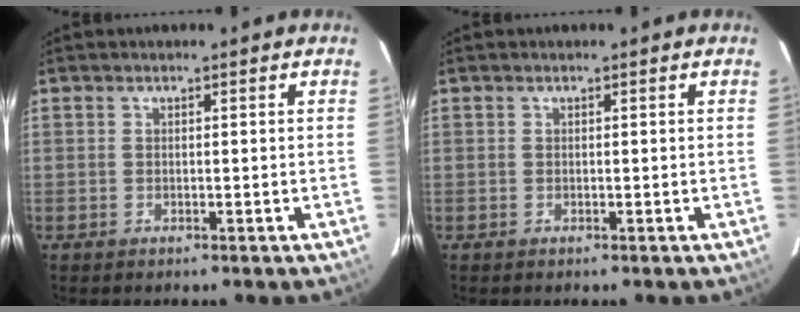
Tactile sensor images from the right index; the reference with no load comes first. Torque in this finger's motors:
{"motor_torque": [0.00, 0.00, 0.00, 0.01]}